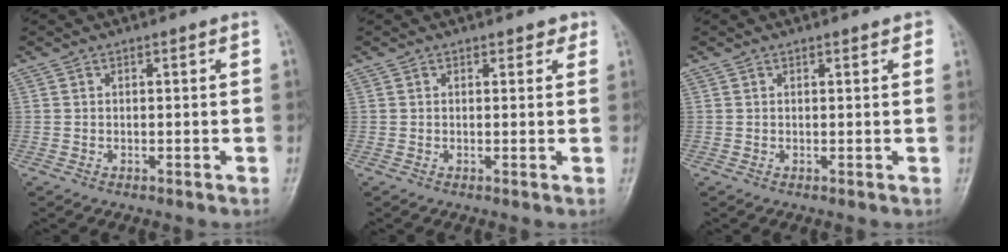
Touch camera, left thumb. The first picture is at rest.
{"total": 1.7, "force": [1.1, 1.1, 0.7], "torque": [0.011, -0.004, 0.008]}
{"total": 1.4, "force": [0.9, 0.6, 0.9], "torque": [-0.005, -0.001, 0.008]}